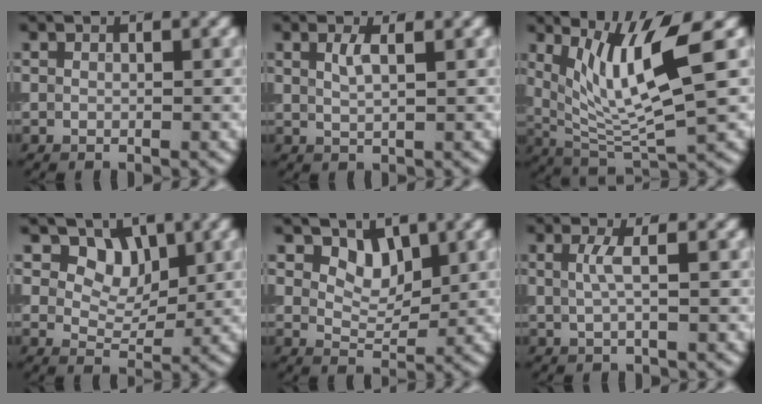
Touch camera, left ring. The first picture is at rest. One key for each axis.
{"total": 1.7, "fx": 0.9, "fy": 0.5, "fz": 1.4, "tx": -0.028, "ty": 0.001, "tz": 0.015}
{"total": 8.0, "fx": 2.9, "fy": 1.8, "fz": 7.2, "tx": -0.136, "ty": -0.016, "tz": 0.060}
{"total": 4.0, "fx": 2.2, "fy": 2.7, "fz": 1.9, "tx": -0.034, "ty": -0.022, "tz": 0.045}
{"total": 2.8, "fx": 1.8, "fy": 1.6, "fz": 1.5, "tx": -0.028, "ty": -0.015, "tz": 0.029}
{"total": 1.8, "fx": 0.3, "fy": 0.4, "fz": 1.7, "tx": -0.033, "ty": -0.001, "tz": 0.002}